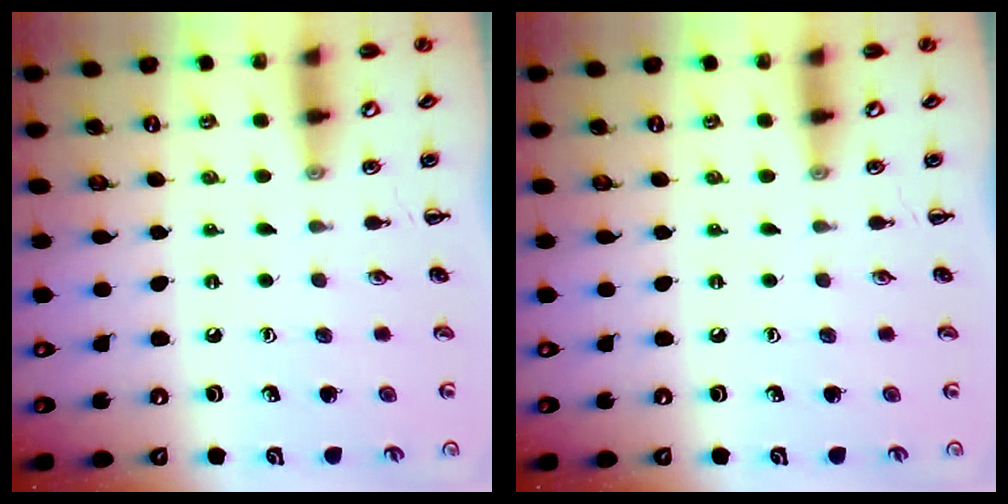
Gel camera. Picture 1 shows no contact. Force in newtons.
{"total": 0.0}